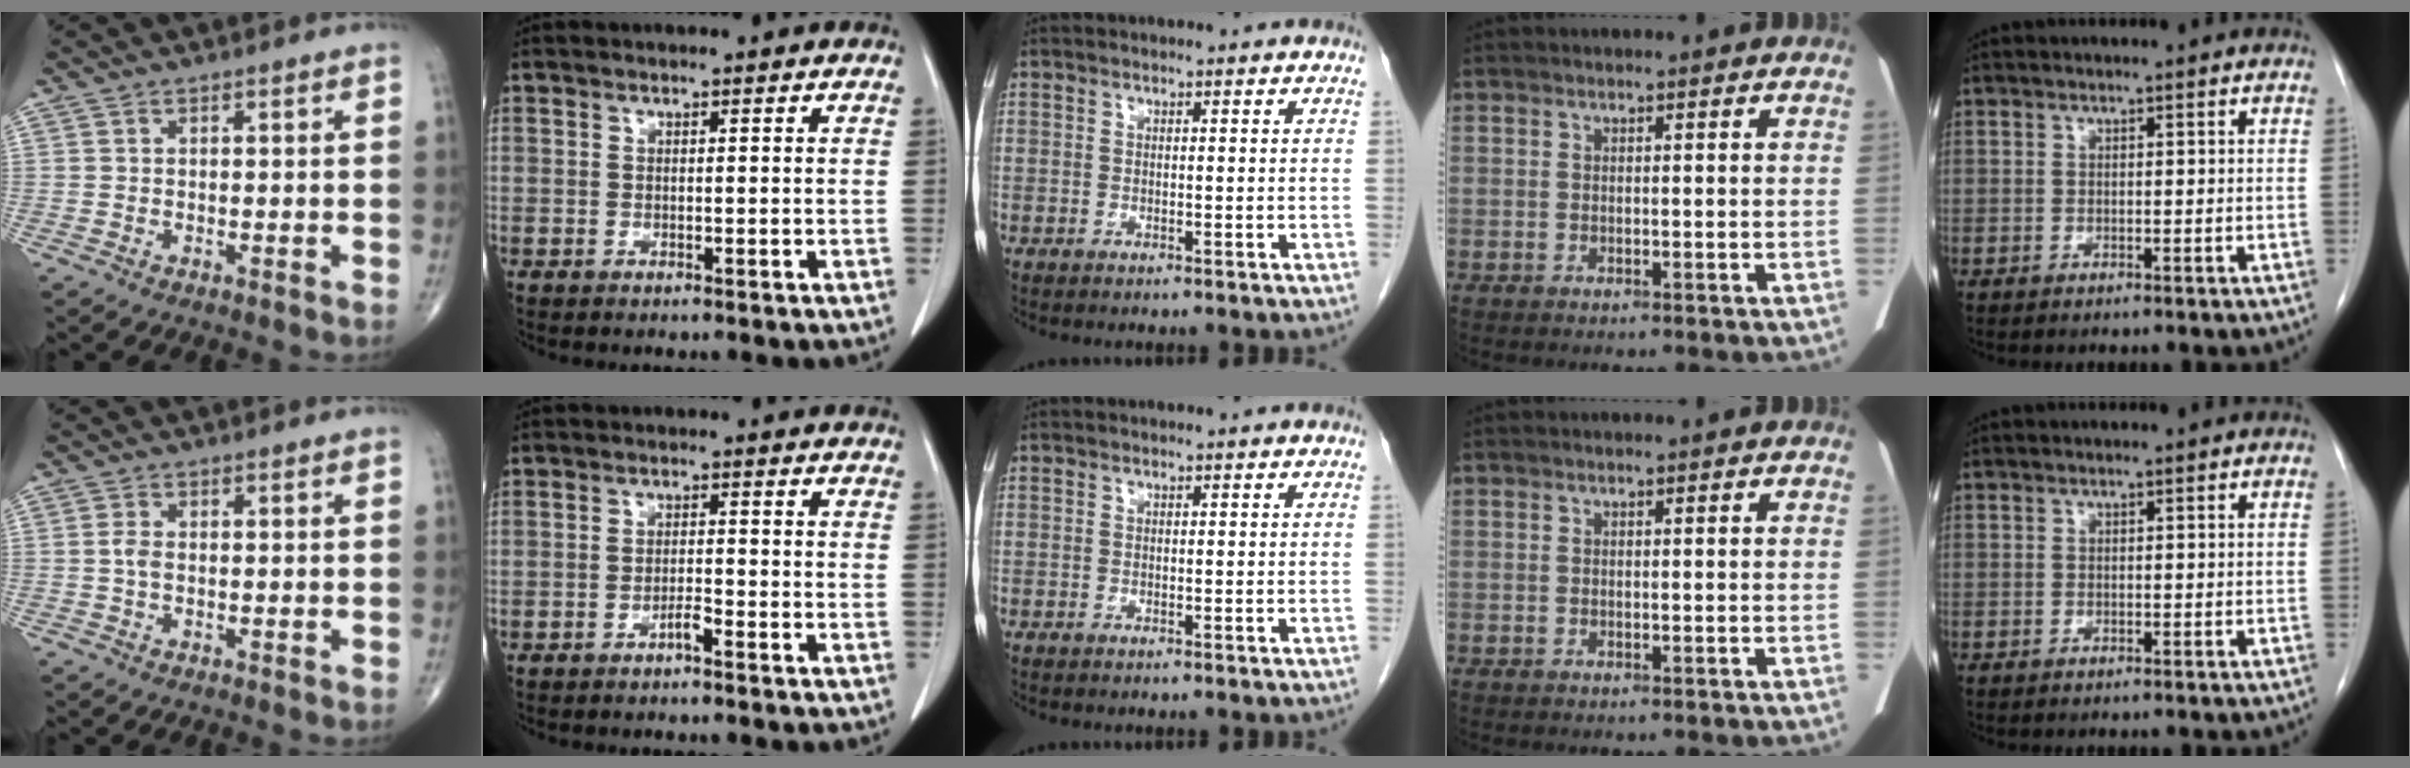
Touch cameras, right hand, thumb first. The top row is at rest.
{"thumb": {"total": 1.7, "force": [-0.2, 1.0, 1.4], "torque": [-0.031, 0.001, -0.007]}, "index": {"total": 1.6, "force": [-1.3, 0.0, 1.0], "torque": [-0.017, 0.002, -0.023]}}